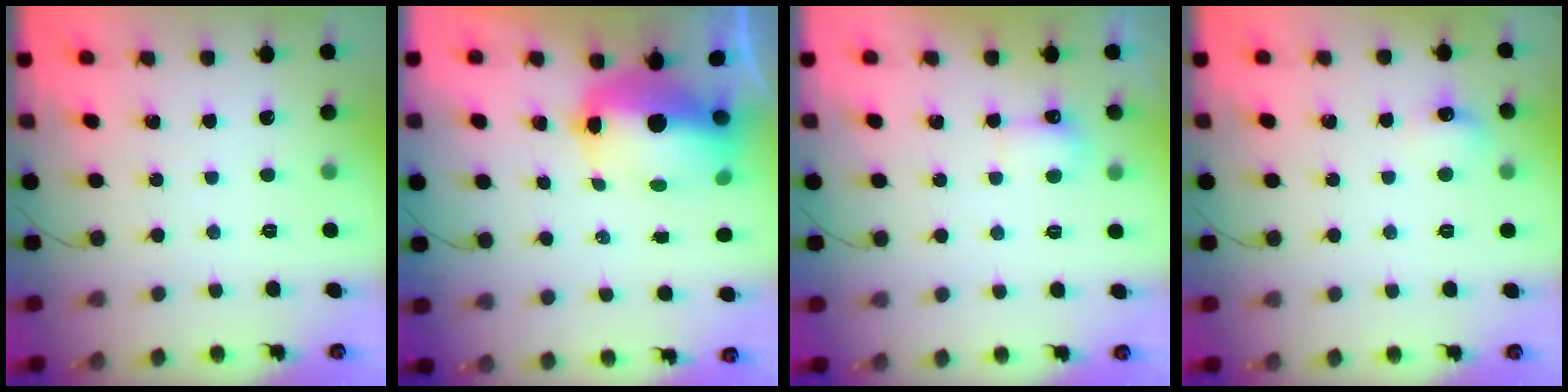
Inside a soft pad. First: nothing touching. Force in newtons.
{"total": 11.3, "press": 11.0, "slide": 2.4}
{"total": 4.6, "press": 4.4, "slide": 1.3}
{"total": 6.0, "press": 5.7, "slide": 1.8}